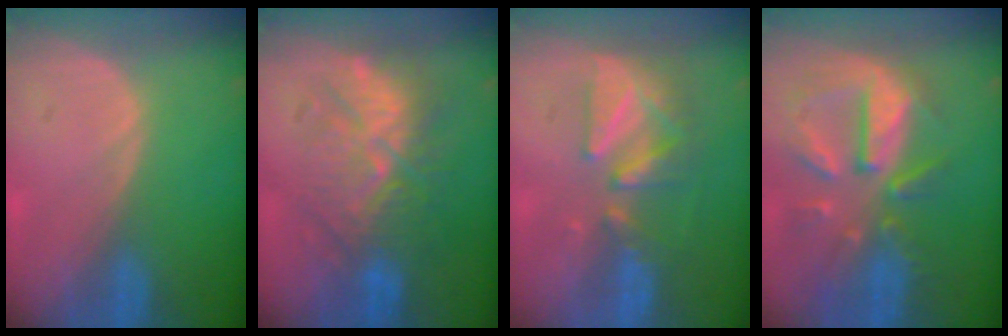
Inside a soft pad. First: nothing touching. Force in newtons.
{"total": 9.6, "press": 9.5, "slide": 1.5}
{"total": 8.6, "press": 7.7, "slide": 4.0}
{"total": 10.7, "press": 9.5, "slide": 5.0}